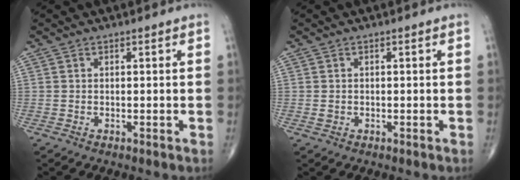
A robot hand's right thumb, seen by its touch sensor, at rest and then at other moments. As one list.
[{"total": 0.9, "force": [-0.1, 0.8, 0.5], "torque": [-0.008, 0.002, 0.000]}]